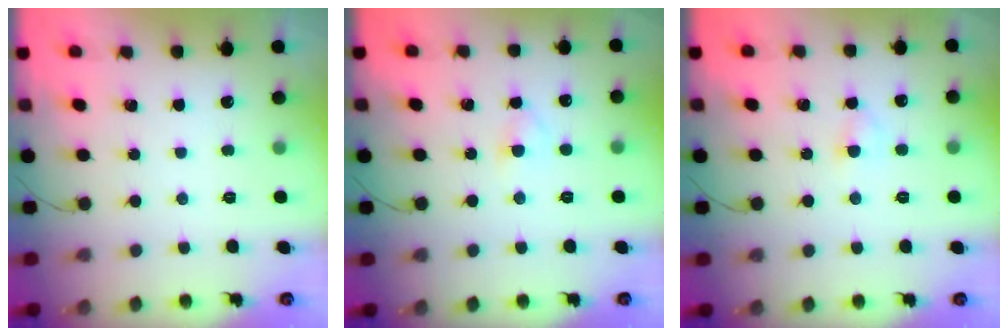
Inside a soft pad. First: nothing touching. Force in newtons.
{"total": 2.5, "press": 2.3, "slide": 1.0}
{"total": 3.3, "press": 3.1, "slide": 1.1}